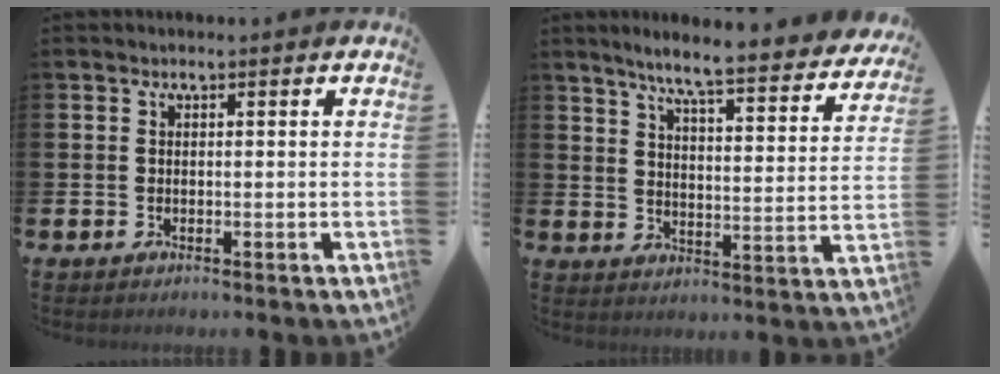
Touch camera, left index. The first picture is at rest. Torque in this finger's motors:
{"motor_torque": [0.09, -0.64, 0.60, 0.21]}